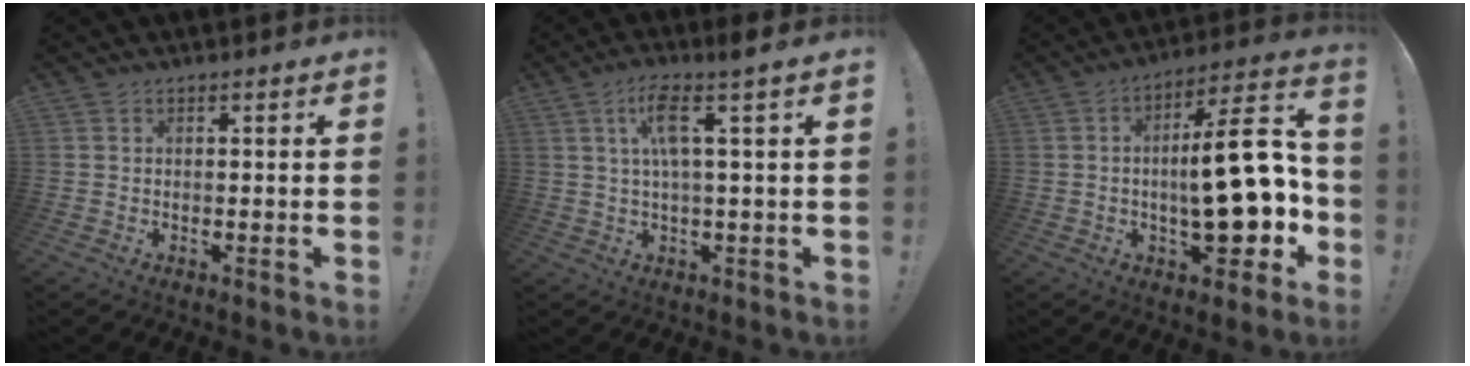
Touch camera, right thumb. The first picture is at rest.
{"total": 8.5, "force": [2.7, 0.5, 8.0], "torque": [-0.147, 0.000, 0.041]}
{"total": 21.7, "force": [-2.4, 7.9, 20.1], "torque": [-0.279, 0.013, -0.036]}